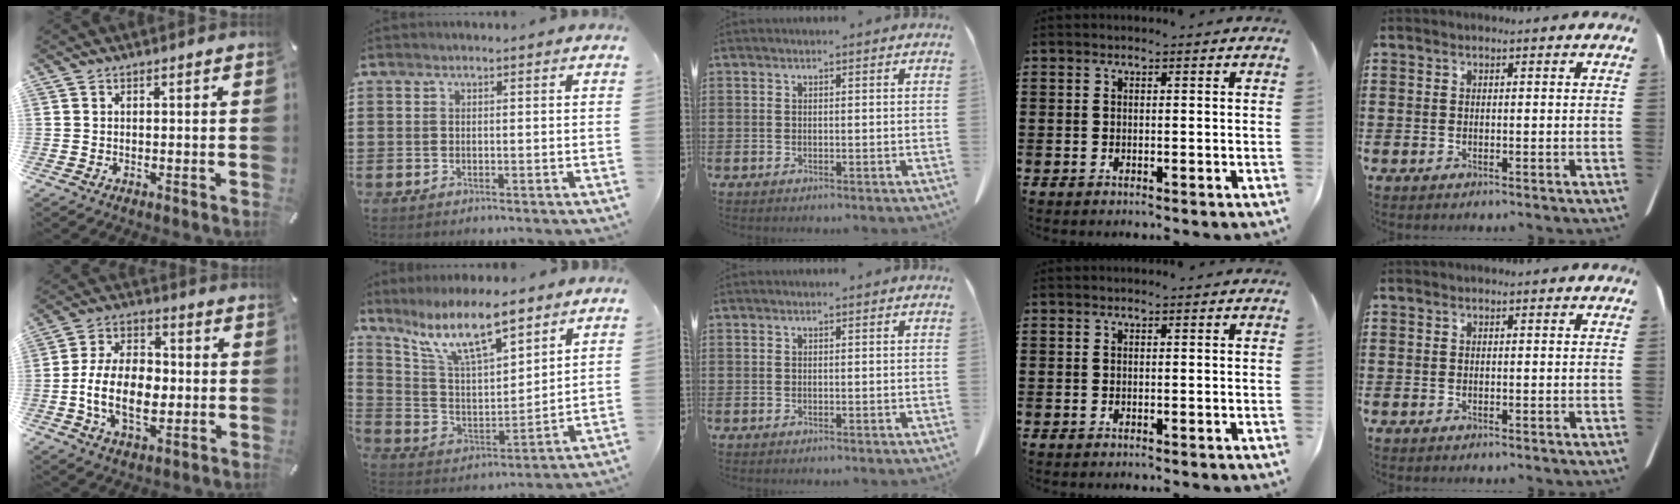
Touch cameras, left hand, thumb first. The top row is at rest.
{"thumb": {"total": 13.9, "force": [-2.7, 9.0, 10.2], "torque": [-0.201, 0.006, -0.048]}, "index": {"total": 11.6, "force": [8.8, 2.9, 7.0], "torque": [-0.152, -0.030, 0.158]}}